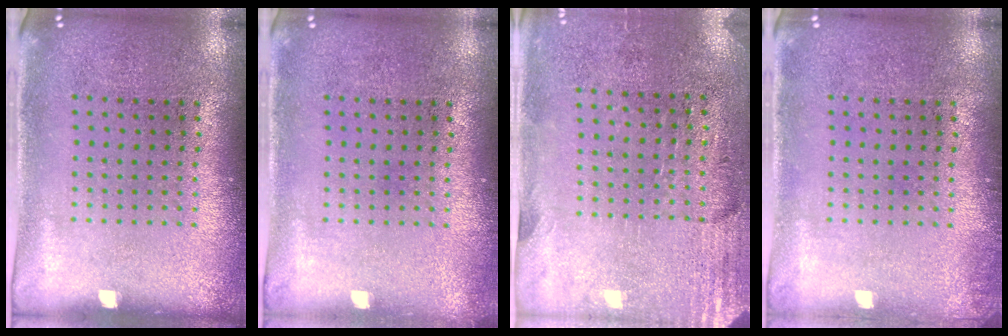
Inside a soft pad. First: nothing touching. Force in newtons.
{"total": 0.6, "press": 0.6, "slide": 0.1}
{"total": 2.8, "press": 2.5, "slide": 1.4}
{"total": 0.6, "press": 0.6, "slide": 0.2}